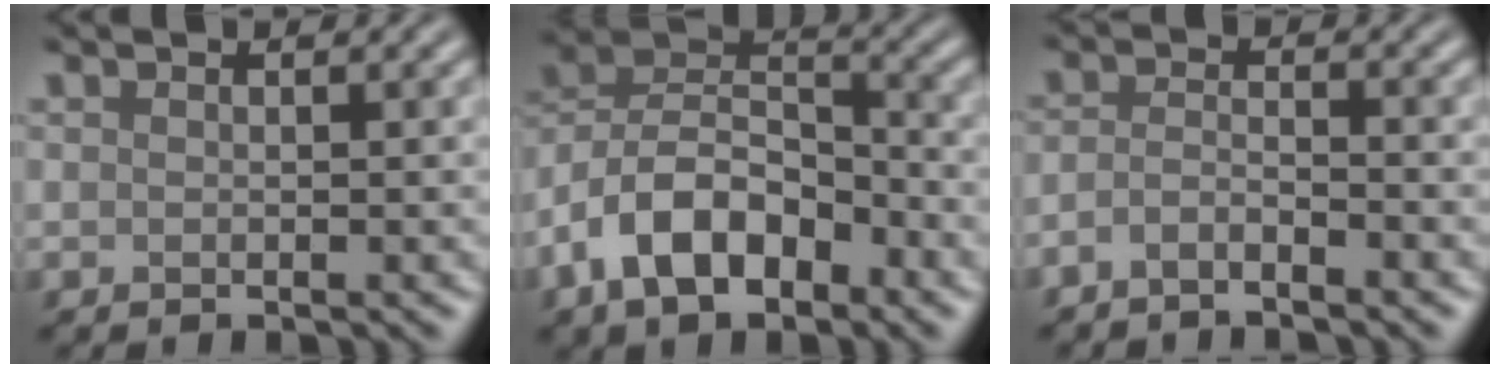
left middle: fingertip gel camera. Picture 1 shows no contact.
{"total": 8.8, "force": [-4.3, 4.9, 6.0], "torque": [-0.104, 0.014, -0.090]}
{"total": 1.9, "force": [-1.5, 0.4, 1.1], "torque": [-0.024, 0.000, -0.036]}